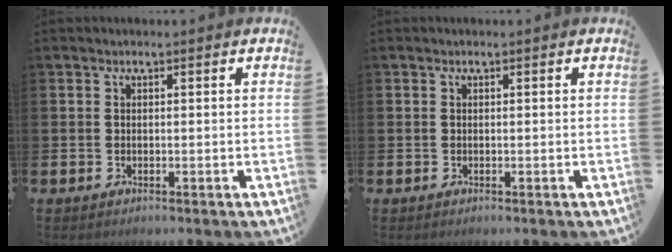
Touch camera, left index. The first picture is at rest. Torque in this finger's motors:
{"motor_torque": [0.00, 0.00, 0.00, 0.01]}